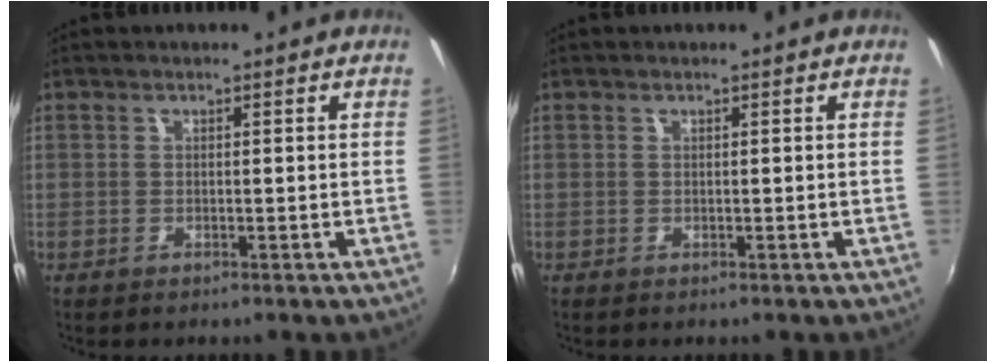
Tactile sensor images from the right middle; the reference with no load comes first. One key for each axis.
{"total": 0.0}